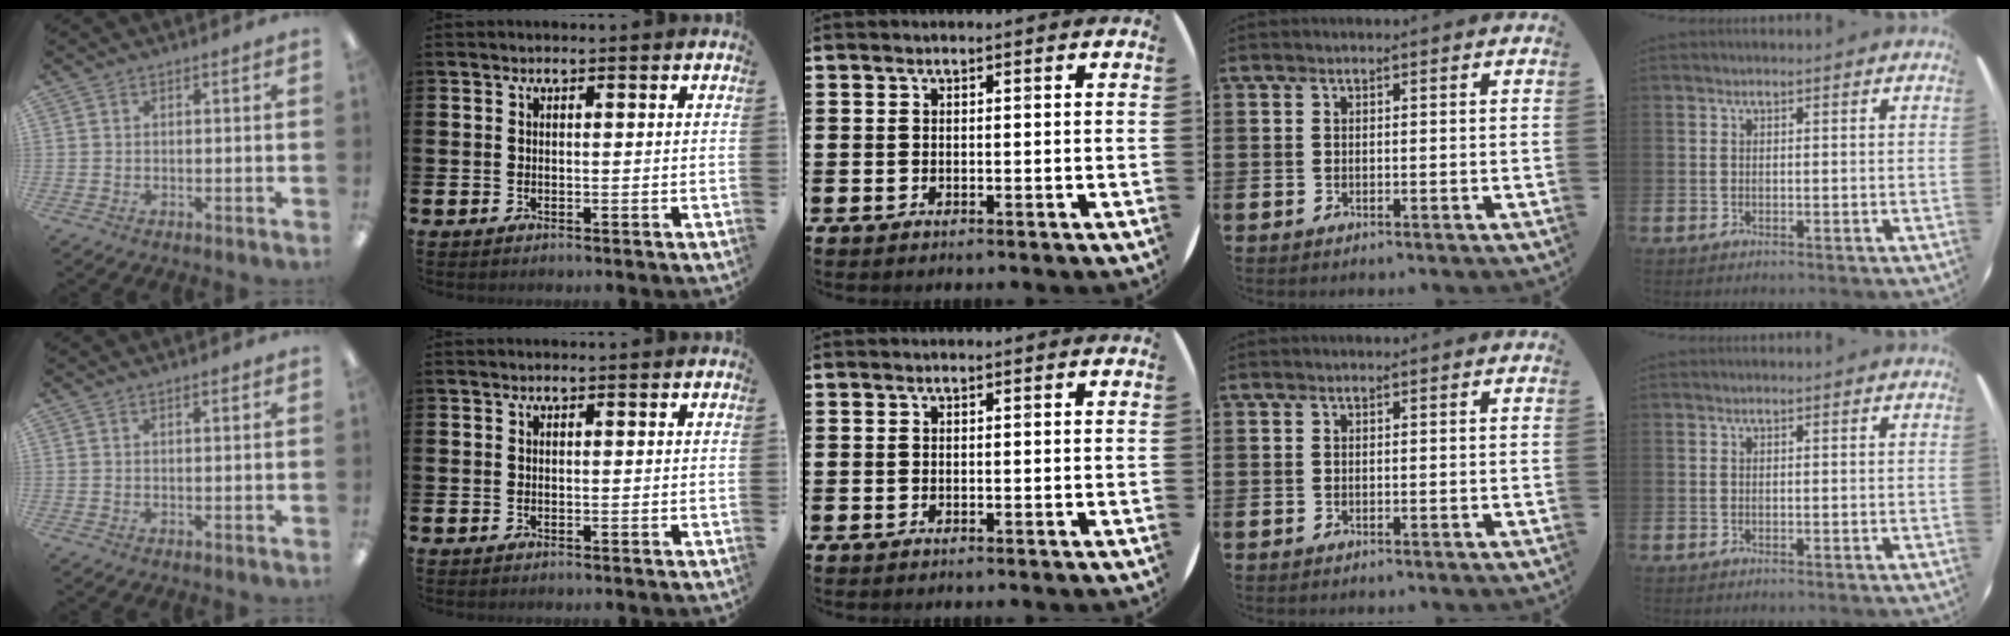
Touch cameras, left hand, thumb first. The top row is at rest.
{"thumb": {"total": 1.1, "force": [0.6, 0.2, 0.9], "torque": [-0.019, 0.001, 0.010]}}